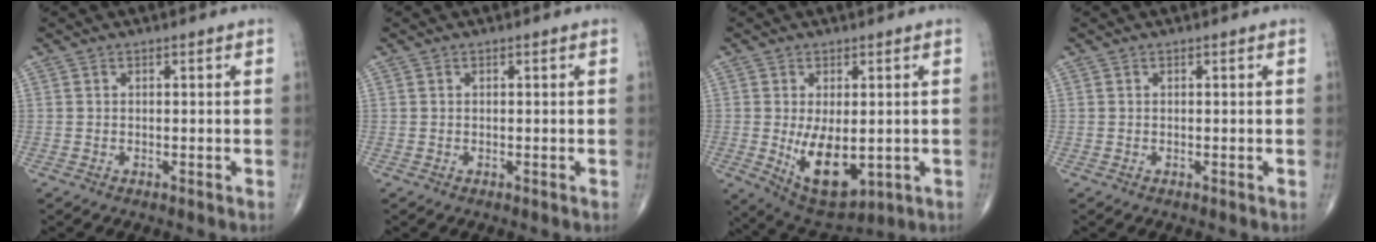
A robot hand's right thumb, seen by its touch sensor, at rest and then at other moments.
{"total": 0.0}
{"total": 11.1, "force": [-1.4, 5.9, 9.3], "torque": [-0.136, -0.019, -0.001]}
{"total": 0.0}